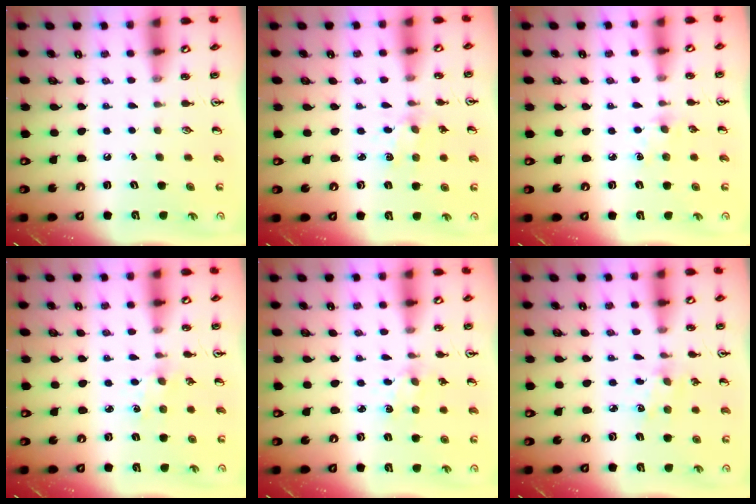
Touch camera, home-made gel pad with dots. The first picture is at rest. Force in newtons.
{"total": 2.1, "press": 2.1, "slide": 0.3}
{"total": 5.1, "press": 5.0, "slide": 0.8}
{"total": 2.4, "press": 2.4, "slide": 0.3}
{"total": 1.9, "press": 1.9, "slide": 0.3}
{"total": 2.6, "press": 2.5, "slide": 0.5}